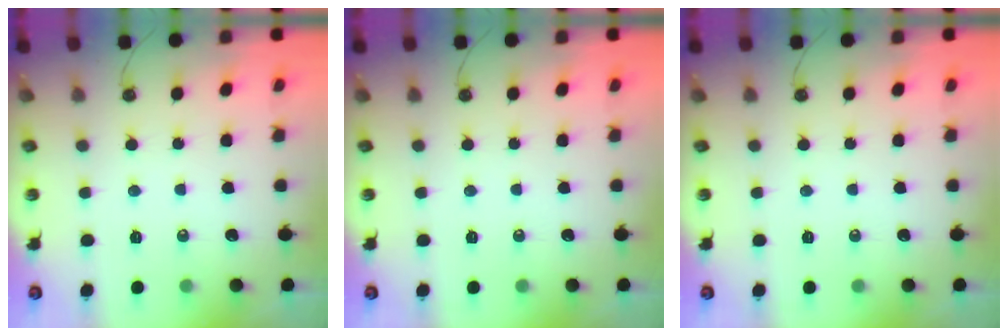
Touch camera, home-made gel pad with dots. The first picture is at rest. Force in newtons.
{"total": 0.0}
{"total": 0.0}